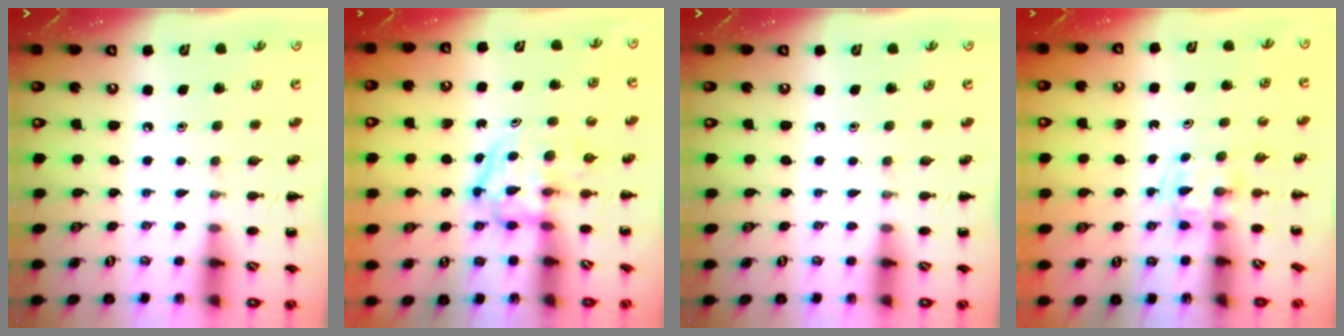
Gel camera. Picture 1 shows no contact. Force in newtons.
{"total": 3.7, "press": 3.7, "slide": 0.4}
{"total": 0.0}
{"total": 1.5, "press": 1.4, "slide": 0.7}